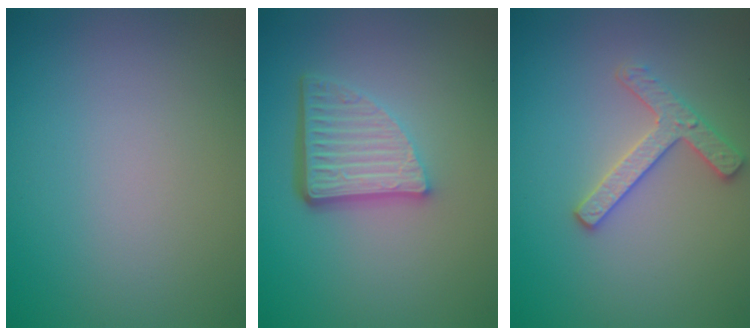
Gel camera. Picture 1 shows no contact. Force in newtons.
{"total": 5.4, "press": 3.7, "slide": 3.9}
{"total": 2.7, "press": 2.6, "slide": 0.7}